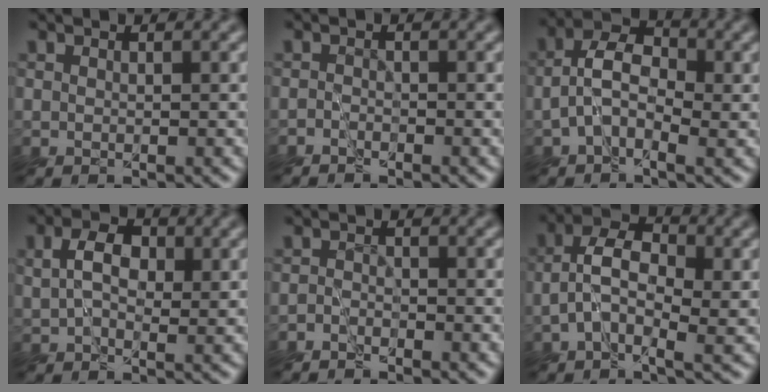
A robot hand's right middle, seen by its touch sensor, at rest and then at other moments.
{"total": 1.0, "force": [-0.9, 0.5, 0.2], "torque": [0.003, 0.000, -0.022]}
{"total": 5.1, "force": [-0.7, 3.2, 3.9], "torque": [-0.077, 0.009, -0.027]}
{"total": 3.9, "force": [0.5, 2.6, 2.9], "torque": [-0.059, 0.004, 0.001]}
{"total": 1.5, "force": [-1.5, 0.5, 0.1], "torque": [0.006, -0.004, -0.034]}
{"total": 5.4, "force": [-0.5, 3.1, 4.4], "torque": [-0.083, 0.007, -0.025]}